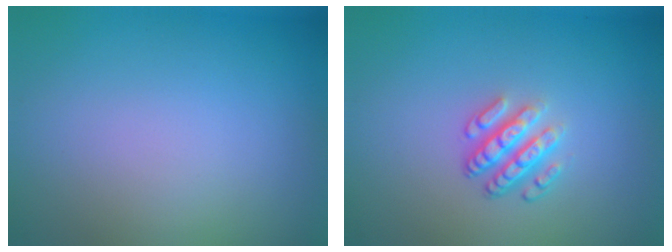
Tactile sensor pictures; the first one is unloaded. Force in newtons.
{"total": 3.6, "press": 2.7, "slide": 2.4}